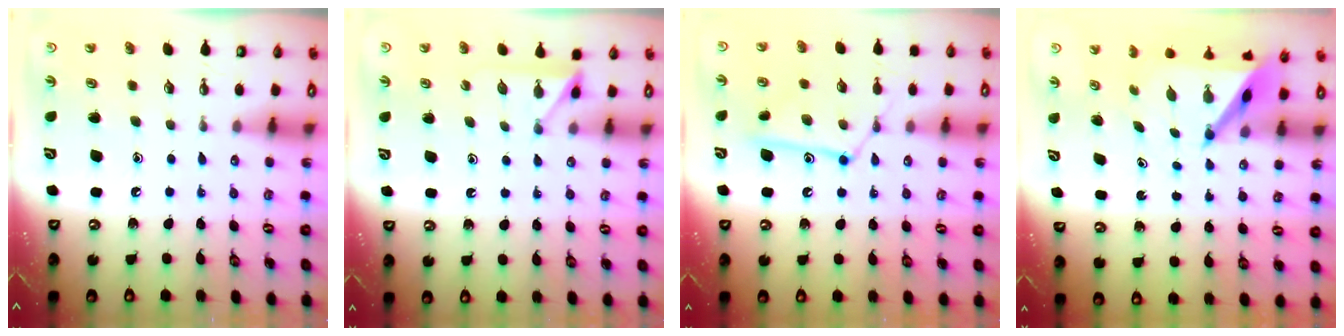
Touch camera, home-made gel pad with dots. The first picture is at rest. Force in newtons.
{"total": 3.5, "press": 3.5, "slide": 0.3}
{"total": 12.8, "press": 12.8, "slide": 0.6}
{"total": 5.8, "press": 5.8, "slide": 0.4}